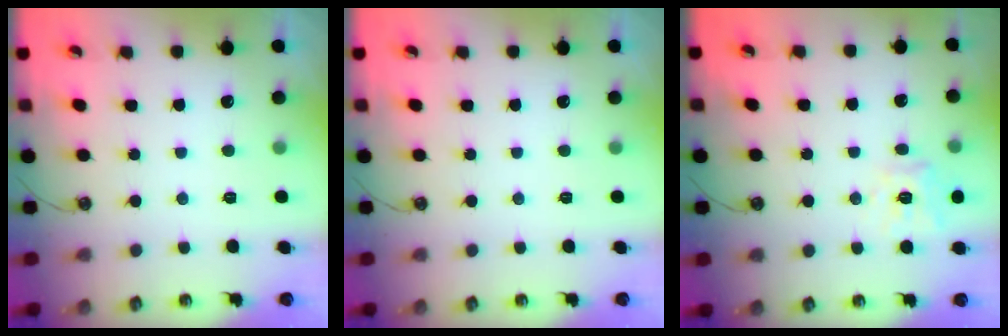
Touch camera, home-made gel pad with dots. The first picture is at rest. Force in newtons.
{"total": 0.0}
{"total": 11.5, "press": 11.4, "slide": 1.5}